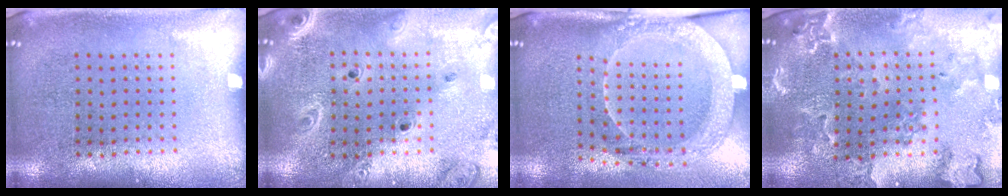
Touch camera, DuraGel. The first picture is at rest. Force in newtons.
{"total": 2.4, "press": 2.1, "slide": 1.2}
{"total": 2.0, "press": 2.0, "slide": 0.2}
{"total": 1.7, "press": 1.7, "slide": 0.3}